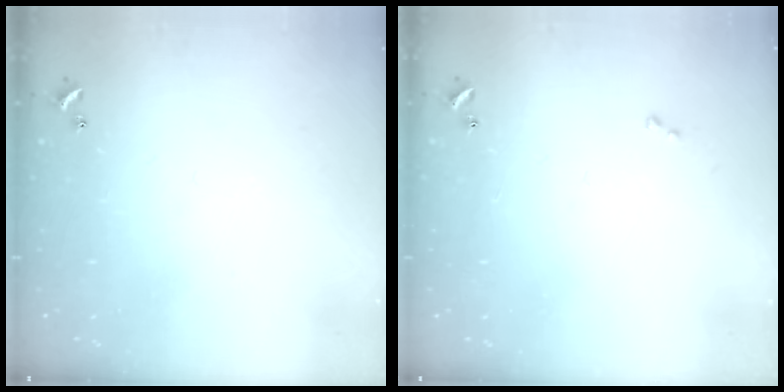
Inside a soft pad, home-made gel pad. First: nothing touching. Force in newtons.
{"total": 0.0}